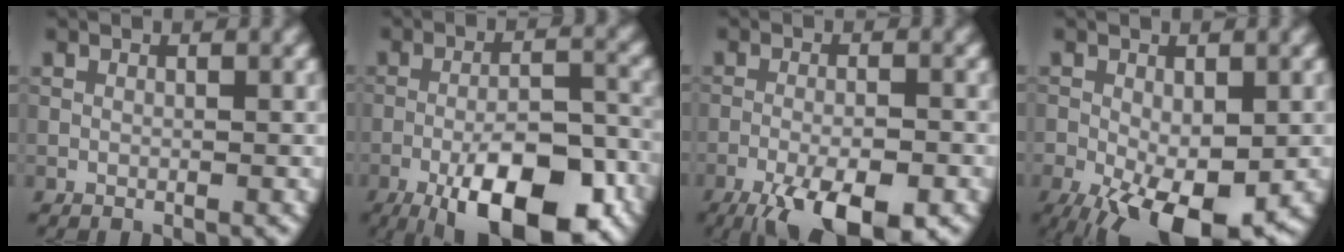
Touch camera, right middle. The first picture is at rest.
{"total": 12.0, "force": [-6.3, 4.3, 9.3], "torque": [-0.148, -0.006, -0.102]}
{"total": 8.8, "force": [-5.7, 2.5, 6.1], "torque": [-0.107, -0.028, -0.091]}
{"total": 11.3, "force": [-4.9, 5.4, 8.6], "torque": [-0.158, -0.041, -0.063]}